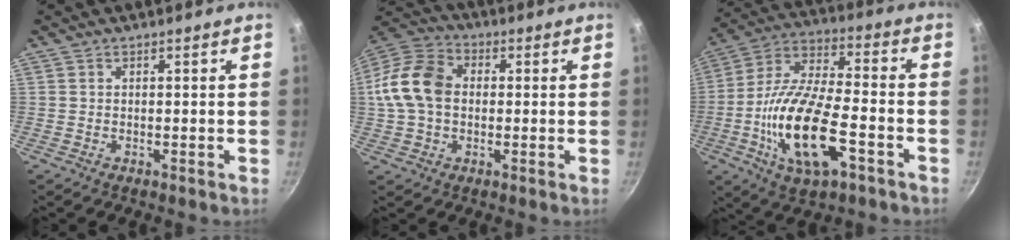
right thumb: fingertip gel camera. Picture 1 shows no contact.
{"total": 13.2, "force": [0.5, 9.7, 9.0], "torque": [-0.151, 0.026, -0.006]}
{"total": 19.8, "force": [-6.3, 8.1, 16.9], "torque": [-0.318, 0.021, -0.117]}